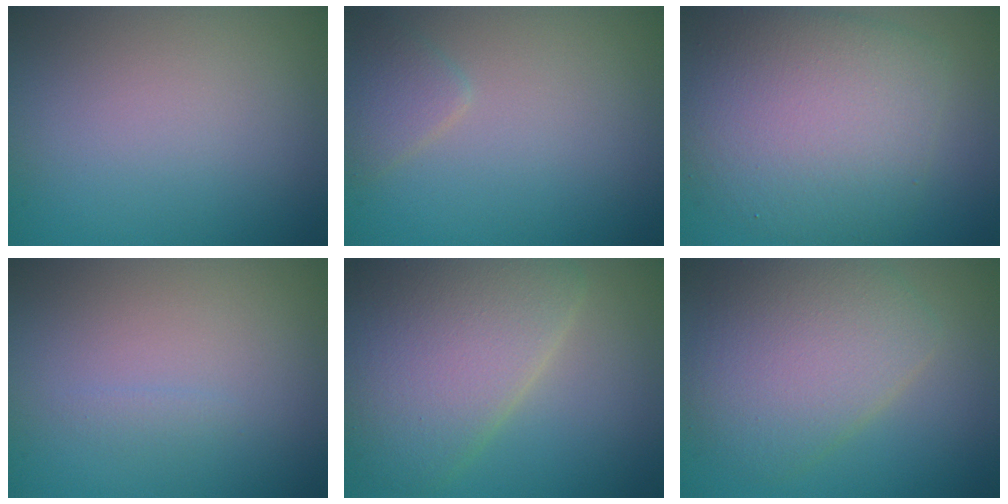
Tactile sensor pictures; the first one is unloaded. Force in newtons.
{"total": 1.6, "press": 1.6, "slide": 0.1}
{"total": 8.2, "press": 8.2, "slide": 0.3}
{"total": 0.6, "press": 0.6, "slide": 0.0}
{"total": 9.0, "press": 9.0, "slide": 0.4}
{"total": 6.4, "press": 6.4, "slide": 0.3}